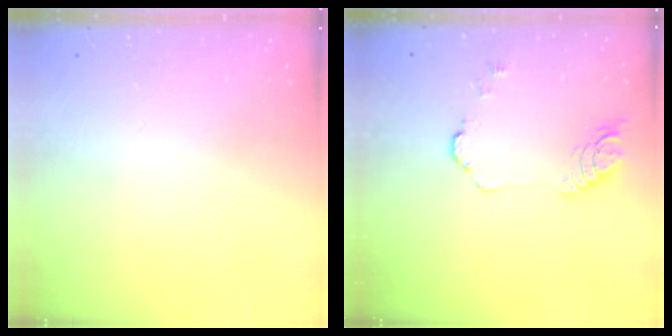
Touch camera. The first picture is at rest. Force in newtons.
{"total": 6.7, "press": 6.7, "slide": 0.8}